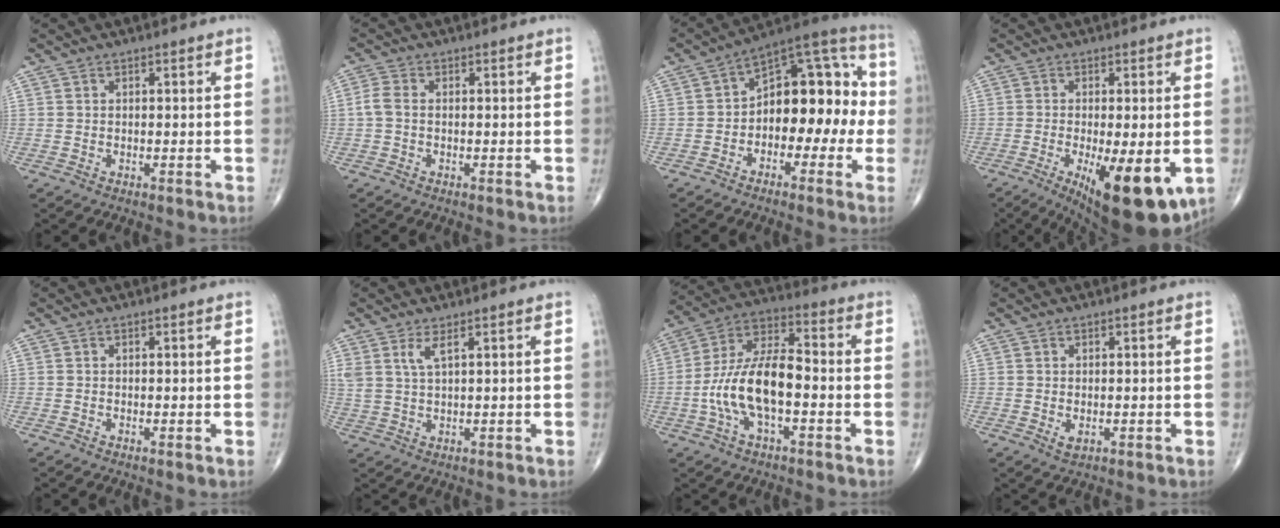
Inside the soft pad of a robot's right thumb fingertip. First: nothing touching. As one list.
[{"total": 2.6, "force": [-0.3, 1.5, 2.0], "torque": [-0.047, 0.004, -0.012]}, {"total": 15.6, "force": [-1.7, 9.5, 12.3], "torque": [-0.124, 0.057, -0.040]}, {"total": 15.7, "force": [-5.4, 5.4, 13.7], "torque": [-0.173, -0.020, -0.066]}, {"total": 0.0}, {"total": 3.2, "force": [1.8, 0.7, 2.6], "torque": [-0.061, -0.010, 0.043]}, {"total": 14.6, "force": [-3.0, 6.5, 12.7], "torque": [-0.249, 0.044, -0.060]}, {"total": 1.5, "force": [-0.2, 0.9, 1.2], "torque": [-0.017, -0.002, 0.003]}]